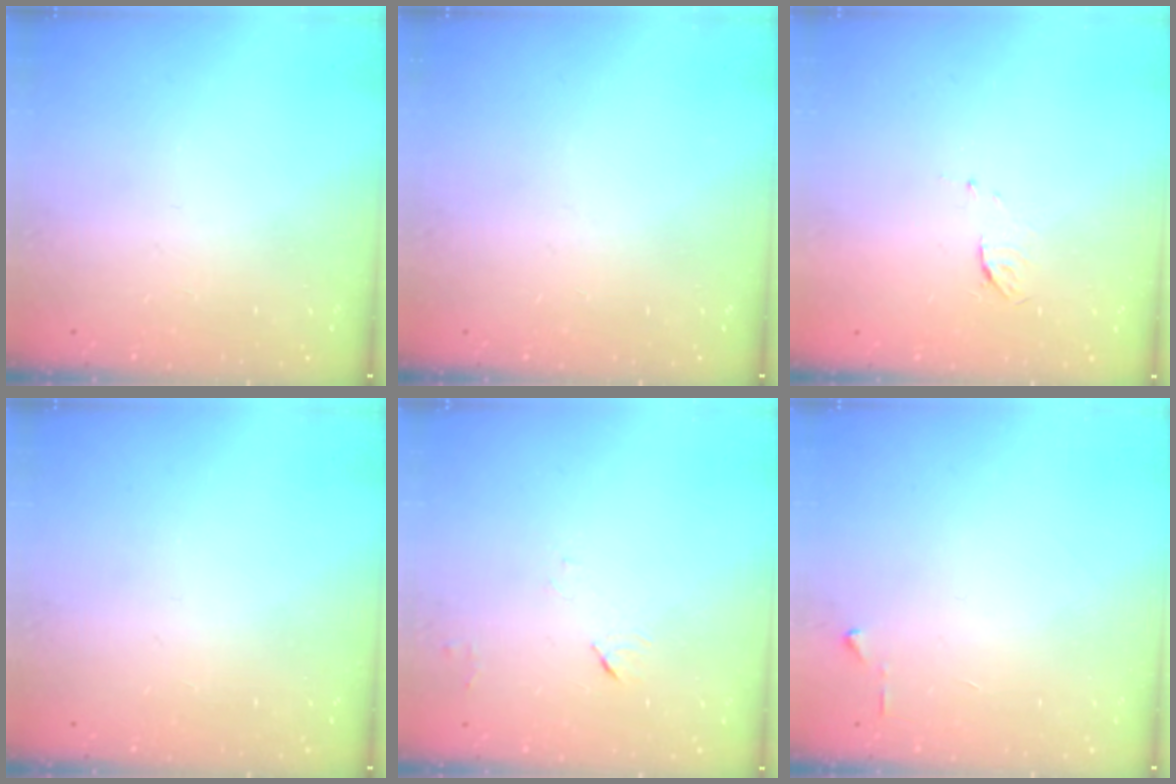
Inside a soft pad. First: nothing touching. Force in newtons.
{"total": 0.0}
{"total": 3.9, "press": 3.9, "slide": 0.4}
{"total": 0.0}
{"total": 3.7, "press": 3.6, "slide": 0.5}
{"total": 3.2, "press": 3.2, "slide": 0.4}